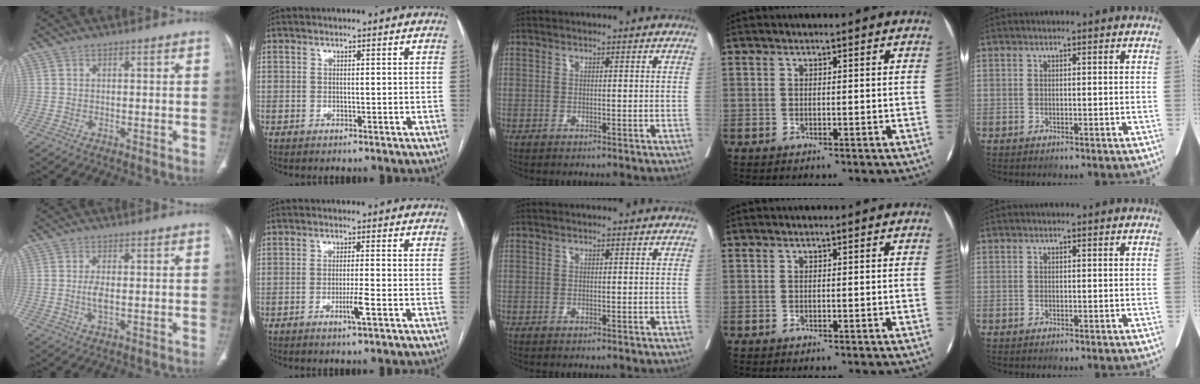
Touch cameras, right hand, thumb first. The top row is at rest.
{"thumb": {"total": 2.9, "force": [-0.2, 1.2, 2.6], "torque": [-0.055, -0.005, -0.004]}, "index": {"total": 3.5, "force": [-1.4, -0.4, 3.1], "torque": [-0.059, -0.008, -0.027]}}